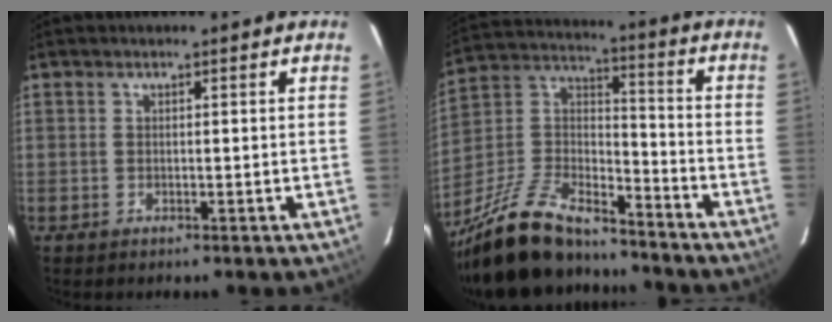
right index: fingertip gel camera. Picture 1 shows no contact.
{"total": 24.0, "force": [-18.7, 8.6, 12.3], "torque": [-0.262, 0.001, -0.317]}